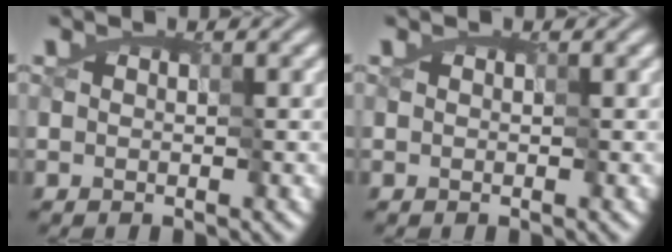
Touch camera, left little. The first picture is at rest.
{"total": 0.0}